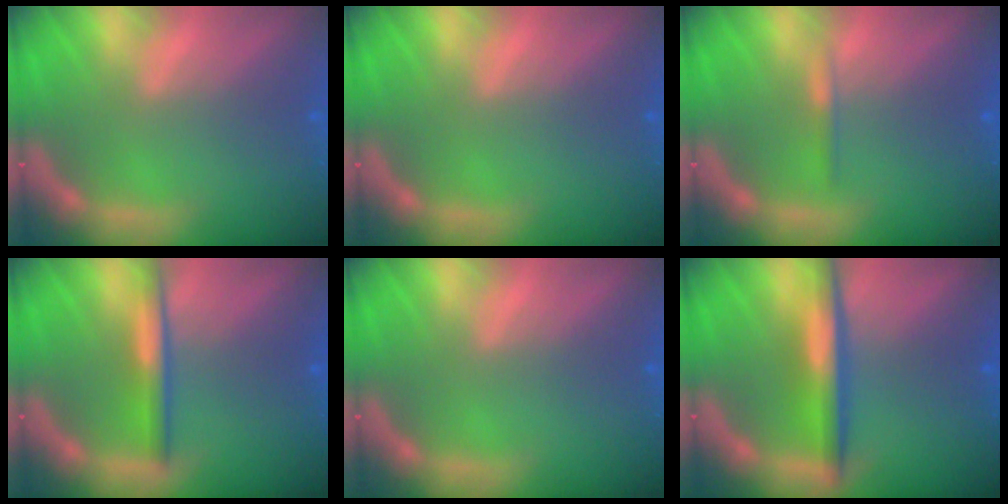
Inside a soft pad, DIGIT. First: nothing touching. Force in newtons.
{"total": 0.0}
{"total": 0.9}
{"total": 3.0}
{"total": 0.0}
{"total": 4.5}